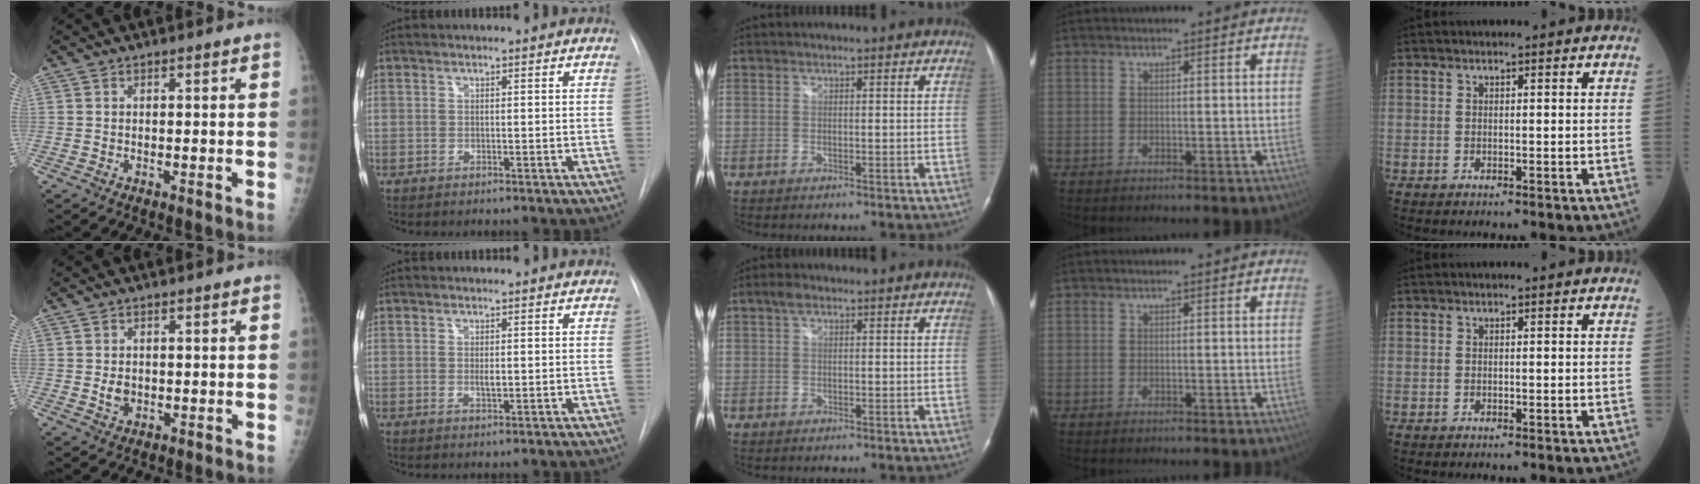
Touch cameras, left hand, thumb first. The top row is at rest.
{"thumb": {"total": 2.2, "force": [0.1, 1.6, 1.4], "torque": [-0.018, -0.002, 0.006]}, "index": {"total": 1.1, "force": [-0.5, 0.3, 0.9], "torque": [-0.017, -0.008, -0.008]}, "middle": {"total": 1.3, "force": [0.7, 0.6, 0.9], "torque": [-0.022, 0.012, 0.014]}}